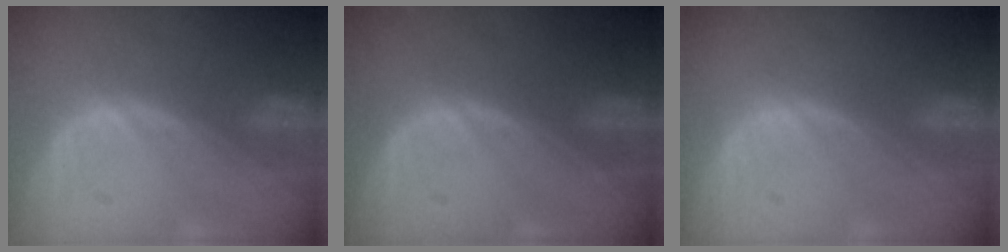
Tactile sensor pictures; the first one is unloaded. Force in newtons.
{"total": 0.0}
{"total": 0.0}